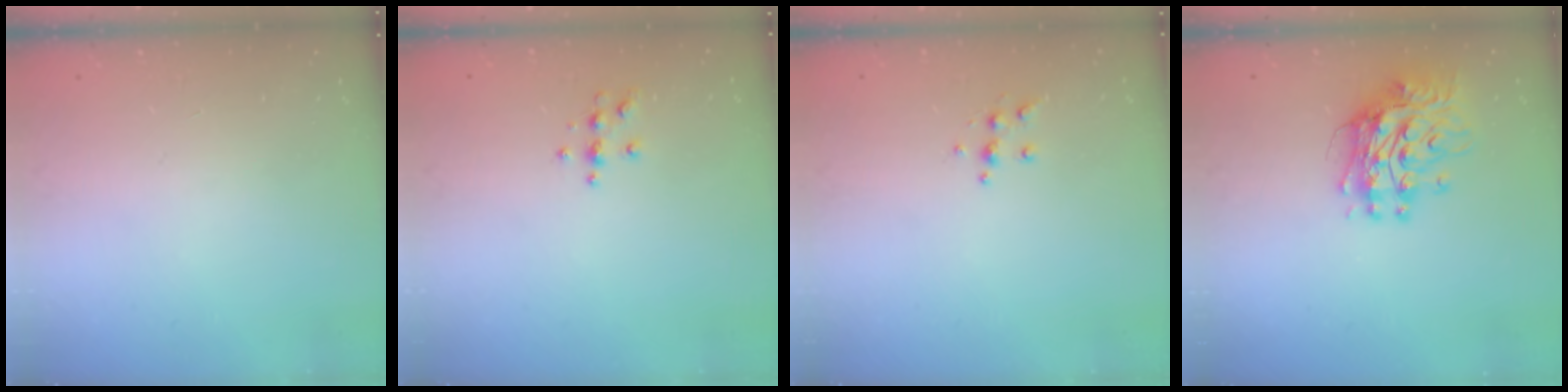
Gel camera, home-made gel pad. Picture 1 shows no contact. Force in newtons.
{"total": 4.8, "press": 4.8, "slide": 0.6}
{"total": 6.7, "press": 6.7, "slide": 0.8}
{"total": 12.2, "press": 12.2, "slide": 1.0}